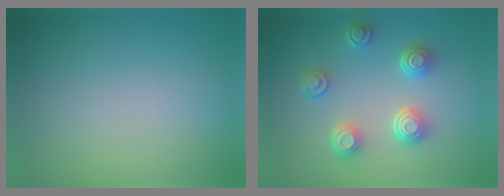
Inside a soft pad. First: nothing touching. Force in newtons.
{"total": 4.4, "press": 3.3, "slide": 3.0}